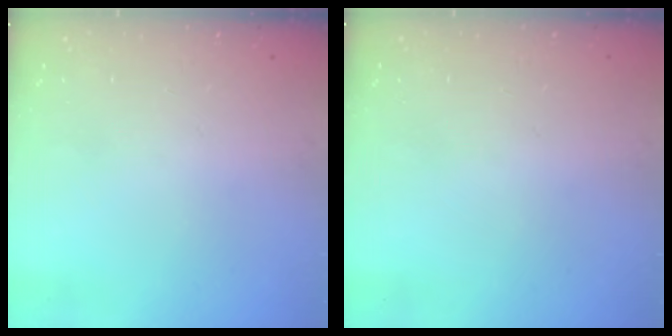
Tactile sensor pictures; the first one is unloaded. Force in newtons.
{"total": 0.6, "press": 0.6, "slide": 0.2}